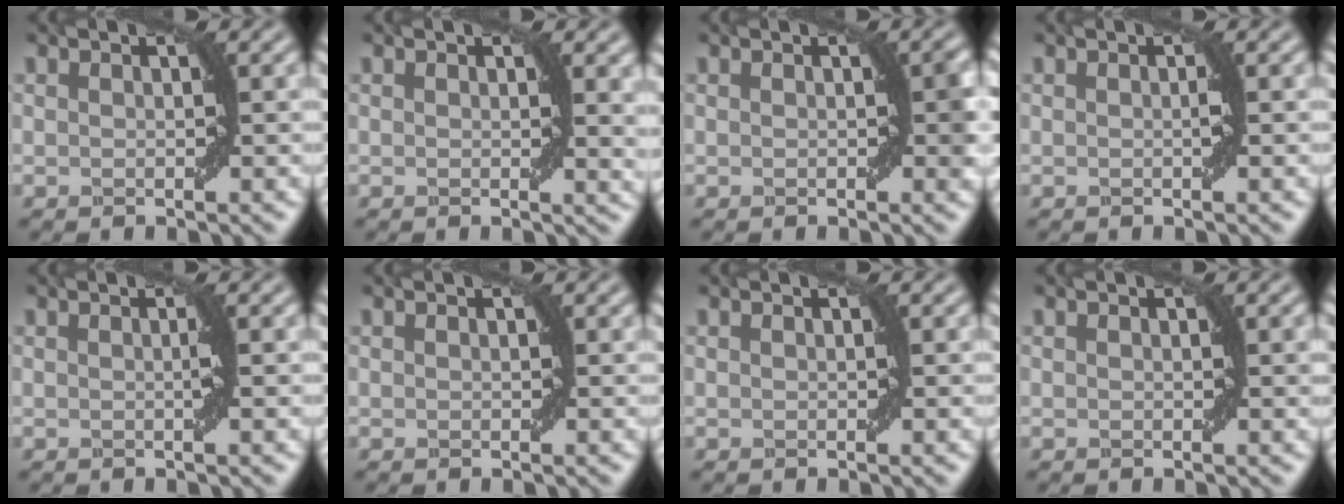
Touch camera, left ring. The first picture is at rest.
{"total": 1.9, "force": [0.7, 0.4, 1.7], "torque": [-0.016, -0.005, 0.011]}
{"total": 1.1, "force": [0.0, 0.2, 1.1], "torque": [-0.011, 0.000, 0.002]}
{"total": 0.6, "force": [-0.1, -0.1, 0.6], "torque": [-0.010, 0.004, 0.000]}
{"total": 0.8, "force": [-0.1, -0.2, 0.8], "torque": [-0.016, 0.004, -0.001]}
{"total": 0.0}
{"total": 0.0}
{"total": 0.0}